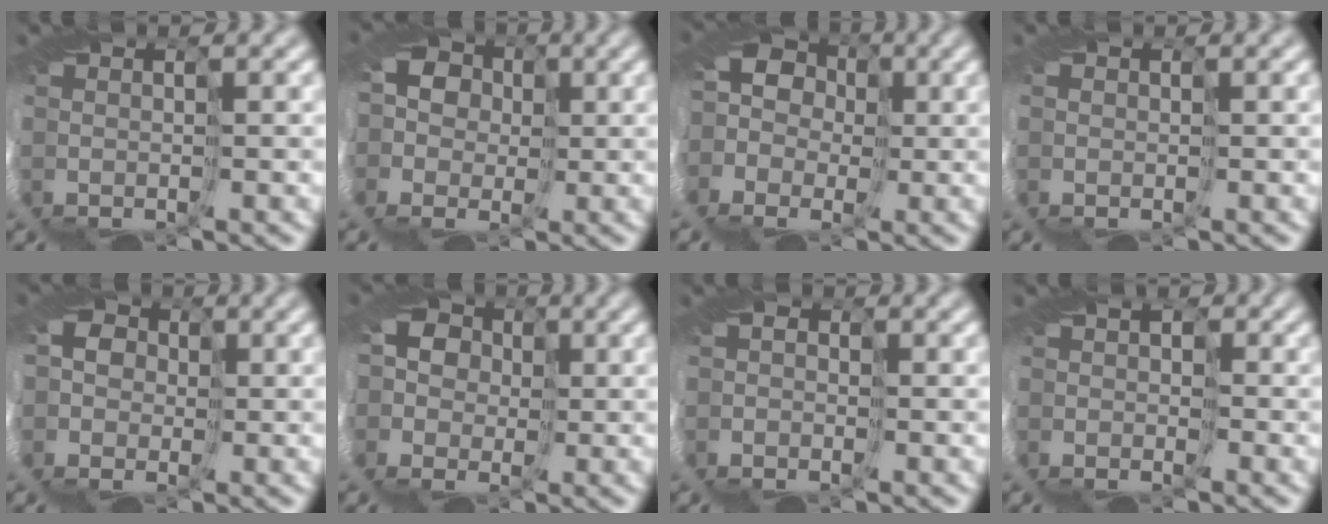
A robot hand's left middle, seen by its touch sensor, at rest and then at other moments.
{"total": 8.1, "force": [-0.9, 7.8, 2.1], "torque": [-0.071, 0.004, -0.052]}
{"total": 9.2, "force": [-1.3, 8.6, 3.0], "torque": [-0.083, 0.000, -0.048]}
{"total": 1.1, "force": [0.1, 1.0, 0.4], "torque": [-0.010, 0.004, -0.002]}
{"total": 6.1, "force": [-1.2, 5.7, 1.7], "torque": [-0.046, 0.003, -0.055]}
{"total": 7.6, "force": [-1.4, 7.2, 1.9], "torque": [-0.064, 0.003, -0.056]}
{"total": 1.8, "force": [-1.1, 1.3, 0.5], "torque": [-0.011, 0.009, -0.026]}
{"total": 3.3, "force": [-0.4, 2.9, 1.5], "torque": [-0.020, 0.005, -0.016]}